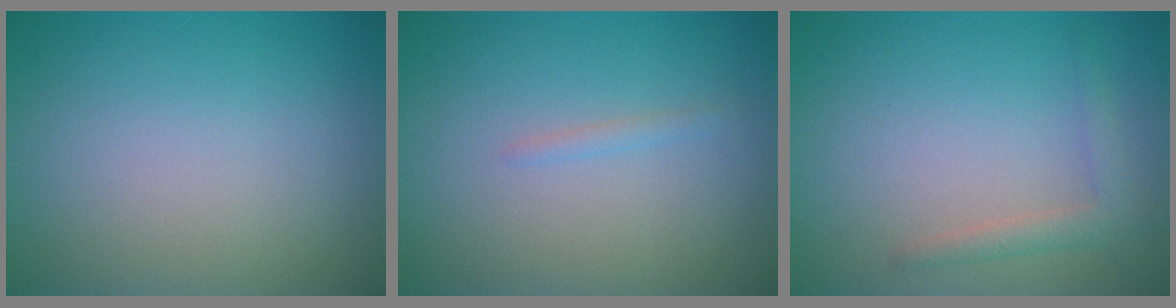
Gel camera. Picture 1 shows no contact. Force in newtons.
{"total": 0.7, "press": 0.7, "slide": 0.1}
{"total": 1.8, "press": 1.8, "slide": 0.2}